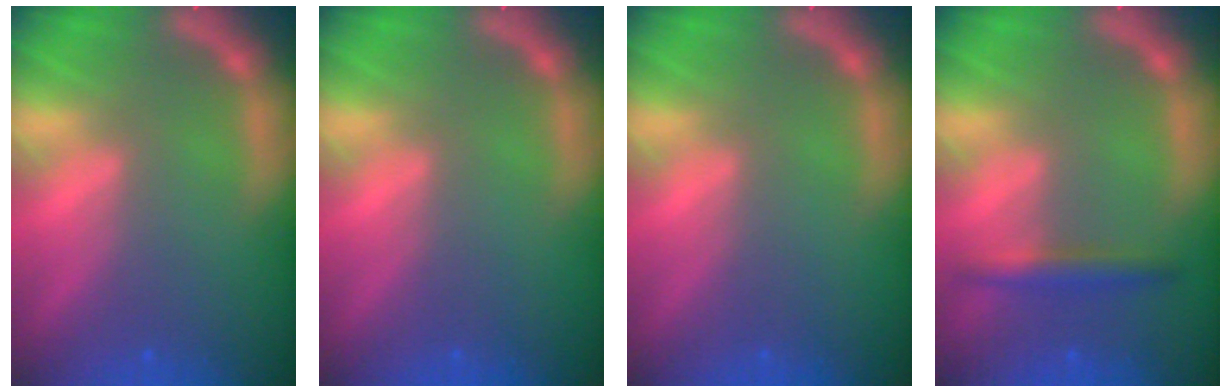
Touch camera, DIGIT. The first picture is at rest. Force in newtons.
{"total": 0.0}
{"total": 0.0}
{"total": 2.4}